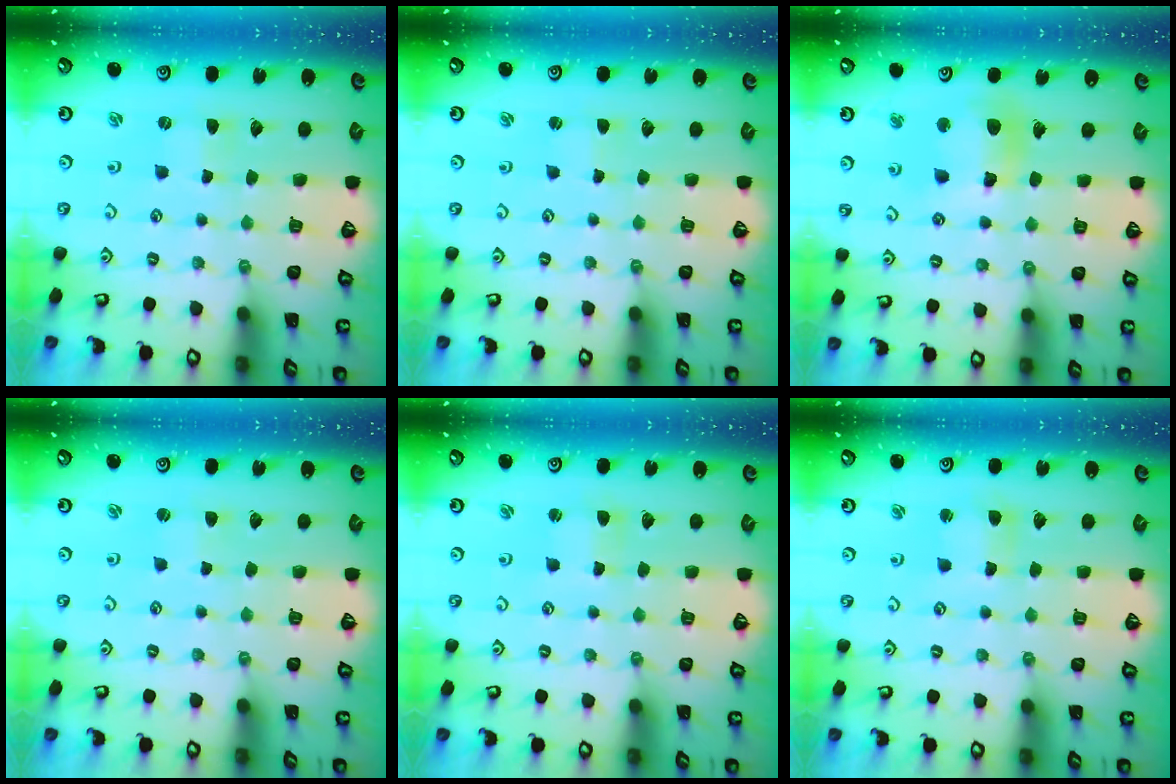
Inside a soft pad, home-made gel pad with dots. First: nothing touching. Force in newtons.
{"total": 1.1, "press": 1.1, "slide": 0.2}
{"total": 11.1, "press": 10.8, "slide": 2.2}
{"total": 0.7, "press": 0.7, "slide": 0.1}
{"total": 1.4, "press": 1.4, "slide": 0.3}
{"total": 2.7, "press": 2.7, "slide": 0.2}